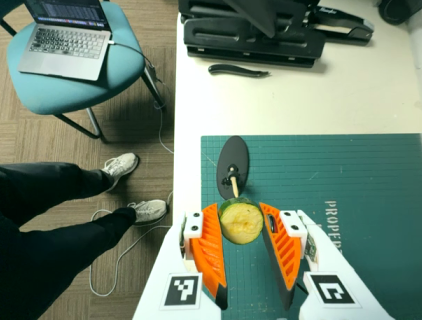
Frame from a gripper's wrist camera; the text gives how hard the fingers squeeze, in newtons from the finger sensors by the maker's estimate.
{"total": 8.8, "left": 8.2, "right": 9.4}